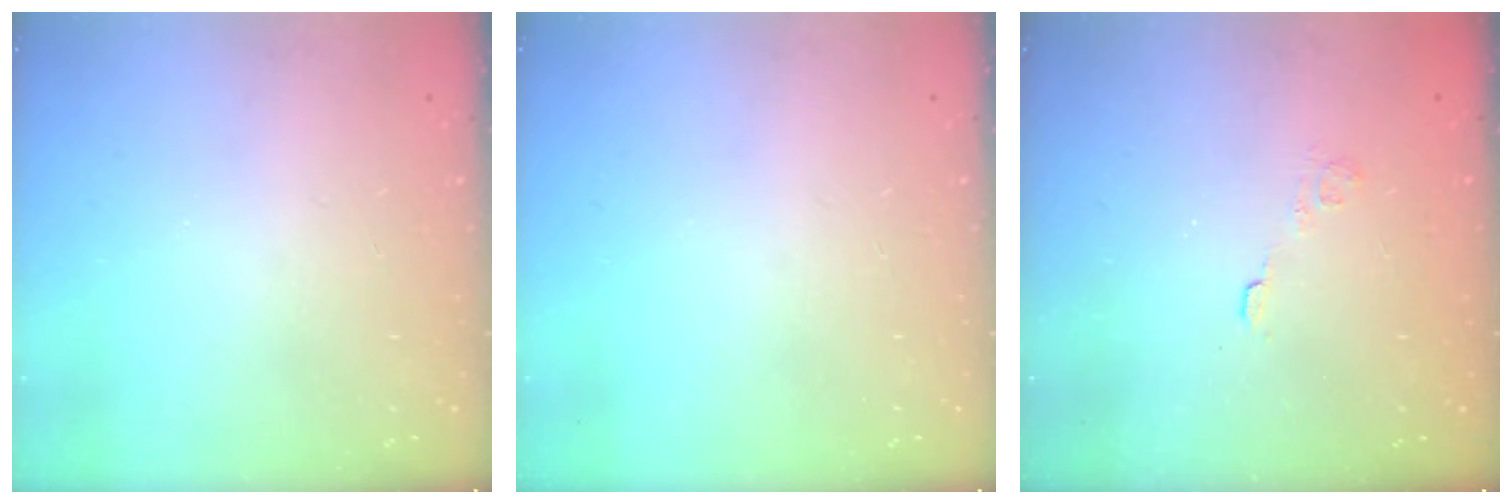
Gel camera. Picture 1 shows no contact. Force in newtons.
{"total": 0.0}
{"total": 2.6, "press": 2.2, "slide": 1.4}